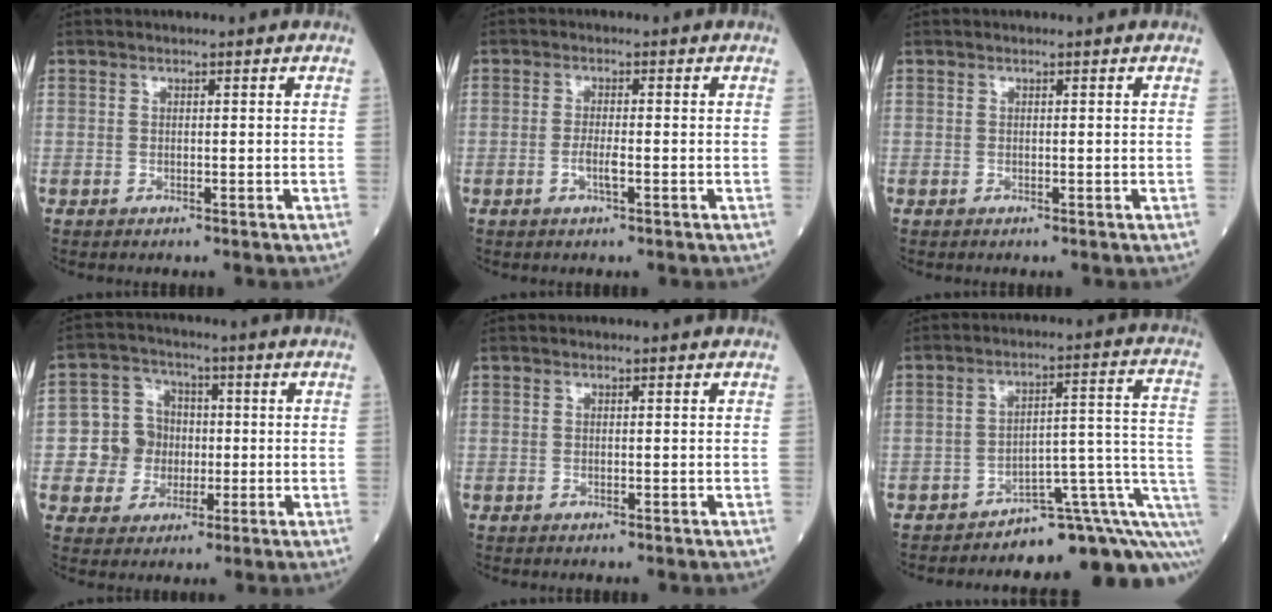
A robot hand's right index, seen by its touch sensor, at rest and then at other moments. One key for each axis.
{"total": 2.2, "fx": -0.8, "fy": 0.2, "fz": 2.0, "tx": -0.043, "ty": -0.002, "tz": -0.016}
{"total": 0.0}
{"total": 7.4, "fx": -0.8, "fy": 7.2, "fz": 1.8, "tx": -0.042, "ty": 0.026, "tz": -0.009}
{"total": 0.0}
{"total": 12.4, "fx": -9.4, "fy": 3.0, "fz": 7.5, "tx": -0.046, "ty": 0.078, "tz": -0.117}